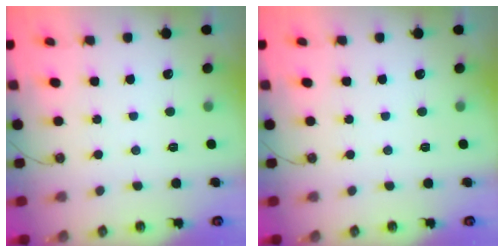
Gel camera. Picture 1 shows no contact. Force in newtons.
{"total": 0.0}